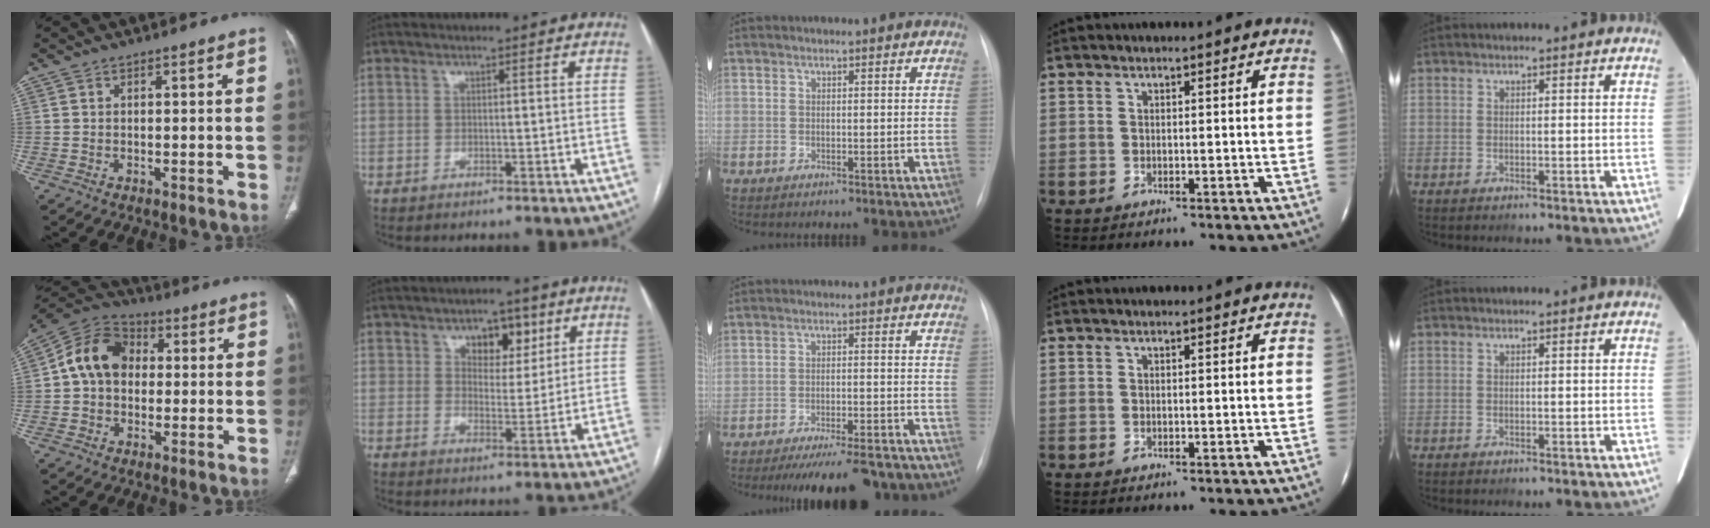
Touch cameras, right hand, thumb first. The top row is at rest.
{"thumb": {"total": 11.6, "force": [1.0, 9.0, 7.2], "torque": [-0.112, 0.030, 0.003]}, "index": {"total": 6.0, "force": [3.2, 3.7, 3.5], "torque": [-0.042, 0.009, 0.048]}, "middle": {"total": 10.9, "force": [-9.8, 1.4, 4.6], "torque": [-0.060, -0.011, -0.135]}}